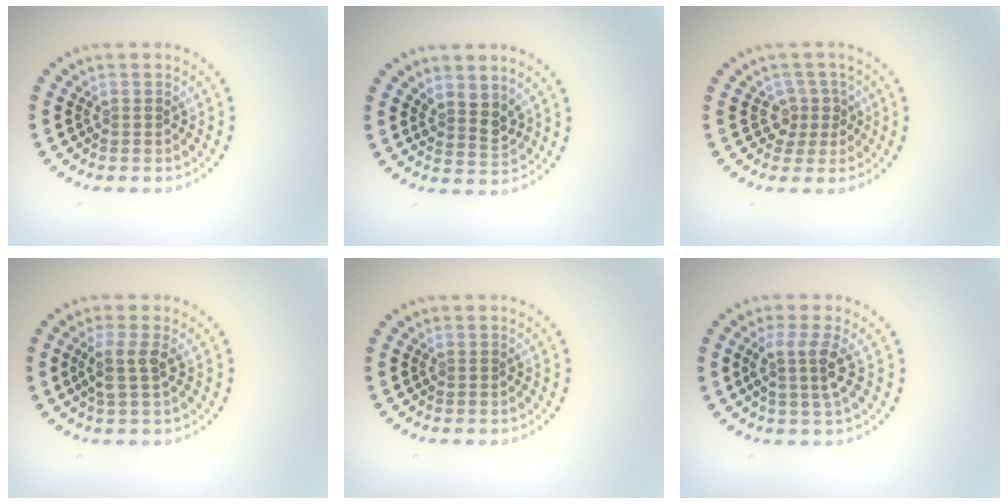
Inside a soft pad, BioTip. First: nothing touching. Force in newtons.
{"total": 2.1, "press": 1.6, "slide": 1.4}
{"total": 2.2, "press": 1.6, "slide": 1.5}
{"total": 2.1, "press": 1.7, "slide": 1.3}
{"total": 0.0}
{"total": 2.6, "press": 2.0, "slide": 1.7}